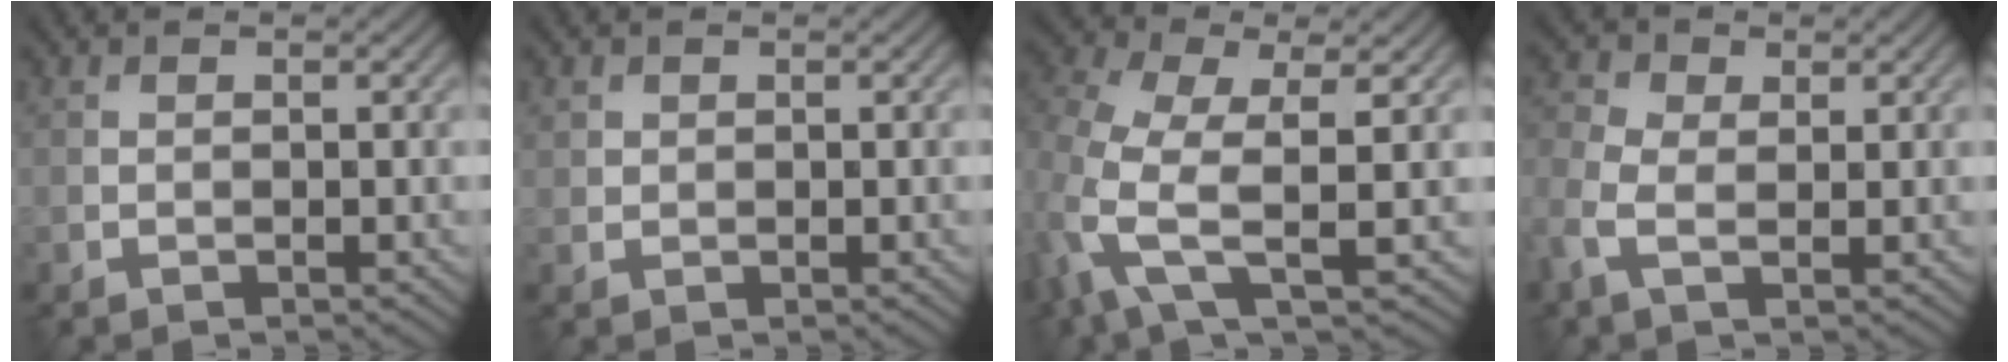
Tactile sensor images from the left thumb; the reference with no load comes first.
{"total": 1.0, "force": [0.6, 0.8, 0.2], "torque": [-0.006, -0.002, 0.015]}
{"total": 8.0, "force": [0.1, 3.5, 7.3], "torque": [-0.176, -0.001, -0.008]}
{"total": 4.6, "force": [-0.4, 2.9, 3.6], "torque": [-0.102, 0.007, -0.017]}